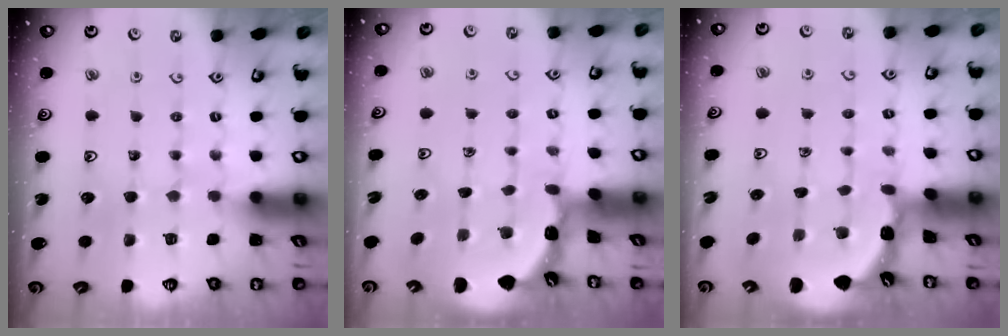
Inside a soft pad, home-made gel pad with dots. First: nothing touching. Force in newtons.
{"total": 1.7, "press": 1.6, "slide": 0.1}
{"total": 1.6, "press": 1.6, "slide": 0.3}